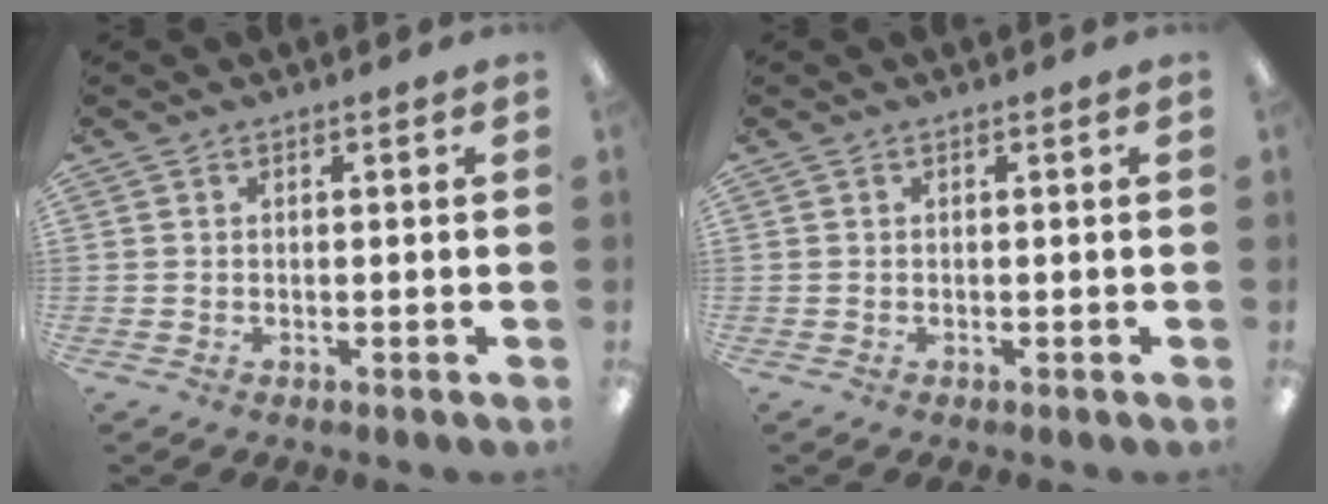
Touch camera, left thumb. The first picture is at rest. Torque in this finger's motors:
{"motor_torque": [0.00, 0.00, 0.07, -0.07, 0.00]}